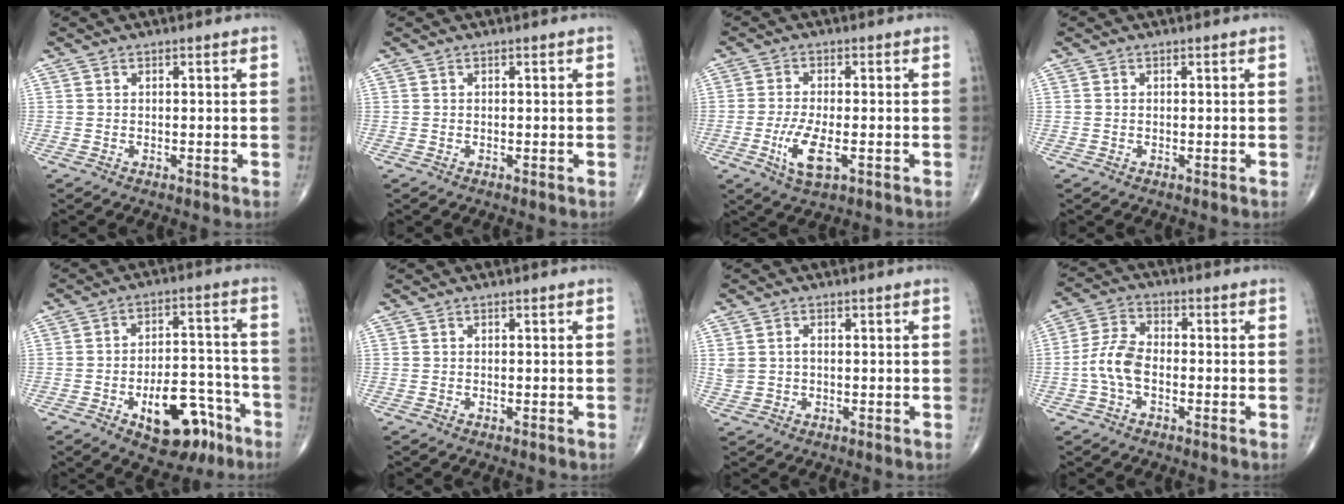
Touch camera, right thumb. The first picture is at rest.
{"total": 0.0}
{"total": 6.9, "force": [-2.2, 2.4, 6.1], "torque": [-0.123, -0.006, -0.037]}
{"total": 0.0}
{"total": 14.1, "force": [-7.2, 7.2, 9.7], "torque": [-0.108, 0.056, -0.095]}
{"total": 0.0}
{"total": 2.8, "force": [0.4, 2.0, 1.9], "torque": [-0.042, 0.005, 0.011]}
{"total": 7.2, "force": [-1.7, 4.1, 5.7], "torque": [-0.121, 0.023, -0.041]}